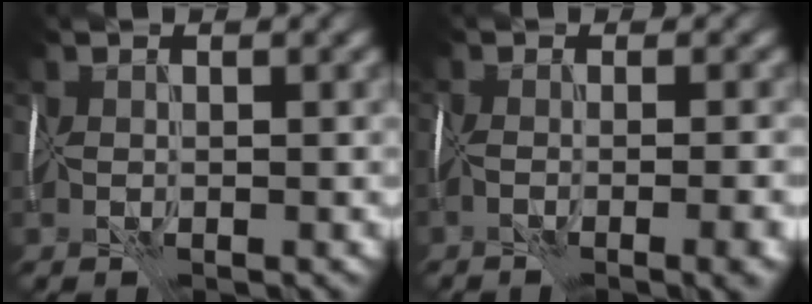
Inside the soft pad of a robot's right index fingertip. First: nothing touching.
{"total": 8.3, "force": [-4.3, 3.3, 6.3], "torque": [-0.075, -0.006, -0.035]}